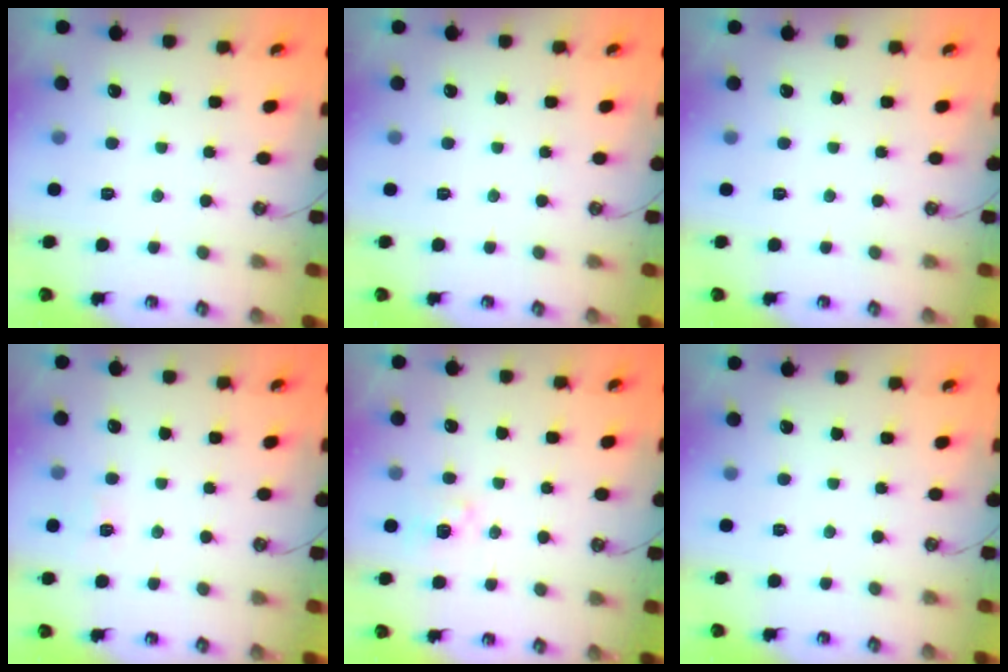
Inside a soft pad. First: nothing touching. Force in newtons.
{"total": 0.0}
{"total": 0.0}
{"total": 2.9, "press": 2.9, "slide": 0.4}
{"total": 4.5, "press": 4.4, "slide": 0.5}
{"total": 0.0}